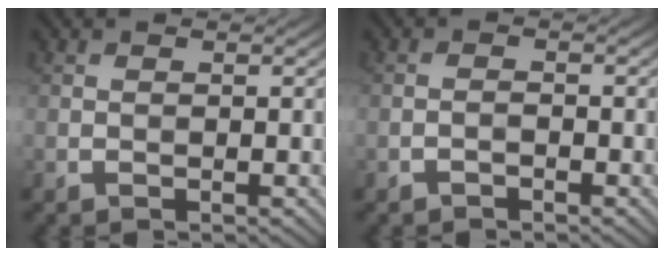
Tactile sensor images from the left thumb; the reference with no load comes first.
{"total": 0.9, "force": [-0.8, 0.3, 0.3], "torque": [-0.003, 0.003, -0.017]}